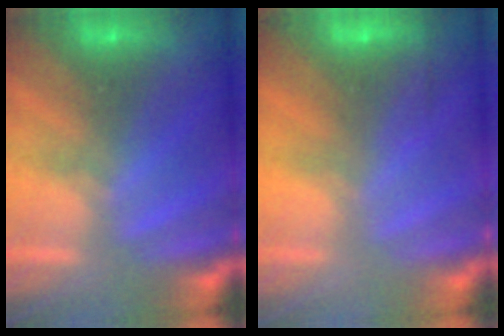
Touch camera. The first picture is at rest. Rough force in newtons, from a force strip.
{"total": 2.4}